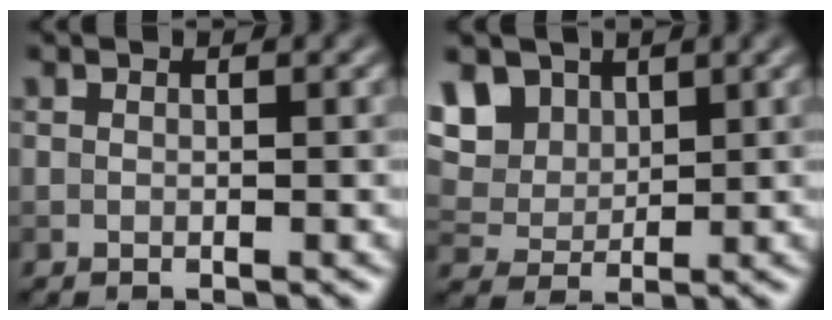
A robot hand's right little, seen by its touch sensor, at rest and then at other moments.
{"total": 6.3, "force": [3.3, 4.4, 3.2], "torque": [-0.093, 0.008, 0.054]}